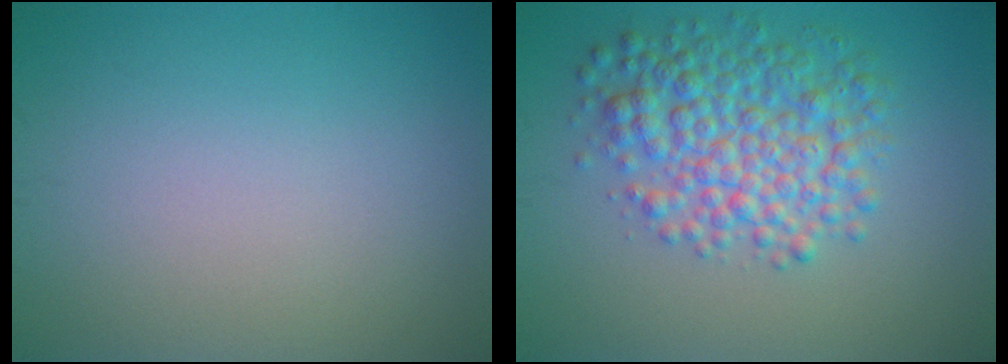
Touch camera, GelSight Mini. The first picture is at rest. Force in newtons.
{"total": 6.1, "press": 6.1, "slide": 0.0}